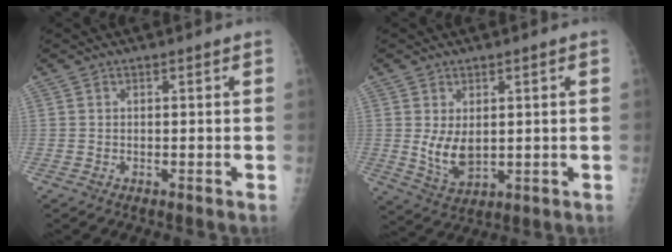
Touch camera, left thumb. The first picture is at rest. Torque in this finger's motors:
{"motor_torque": [-0.12, 0.31, 0.20, -0.06, 0.04]}